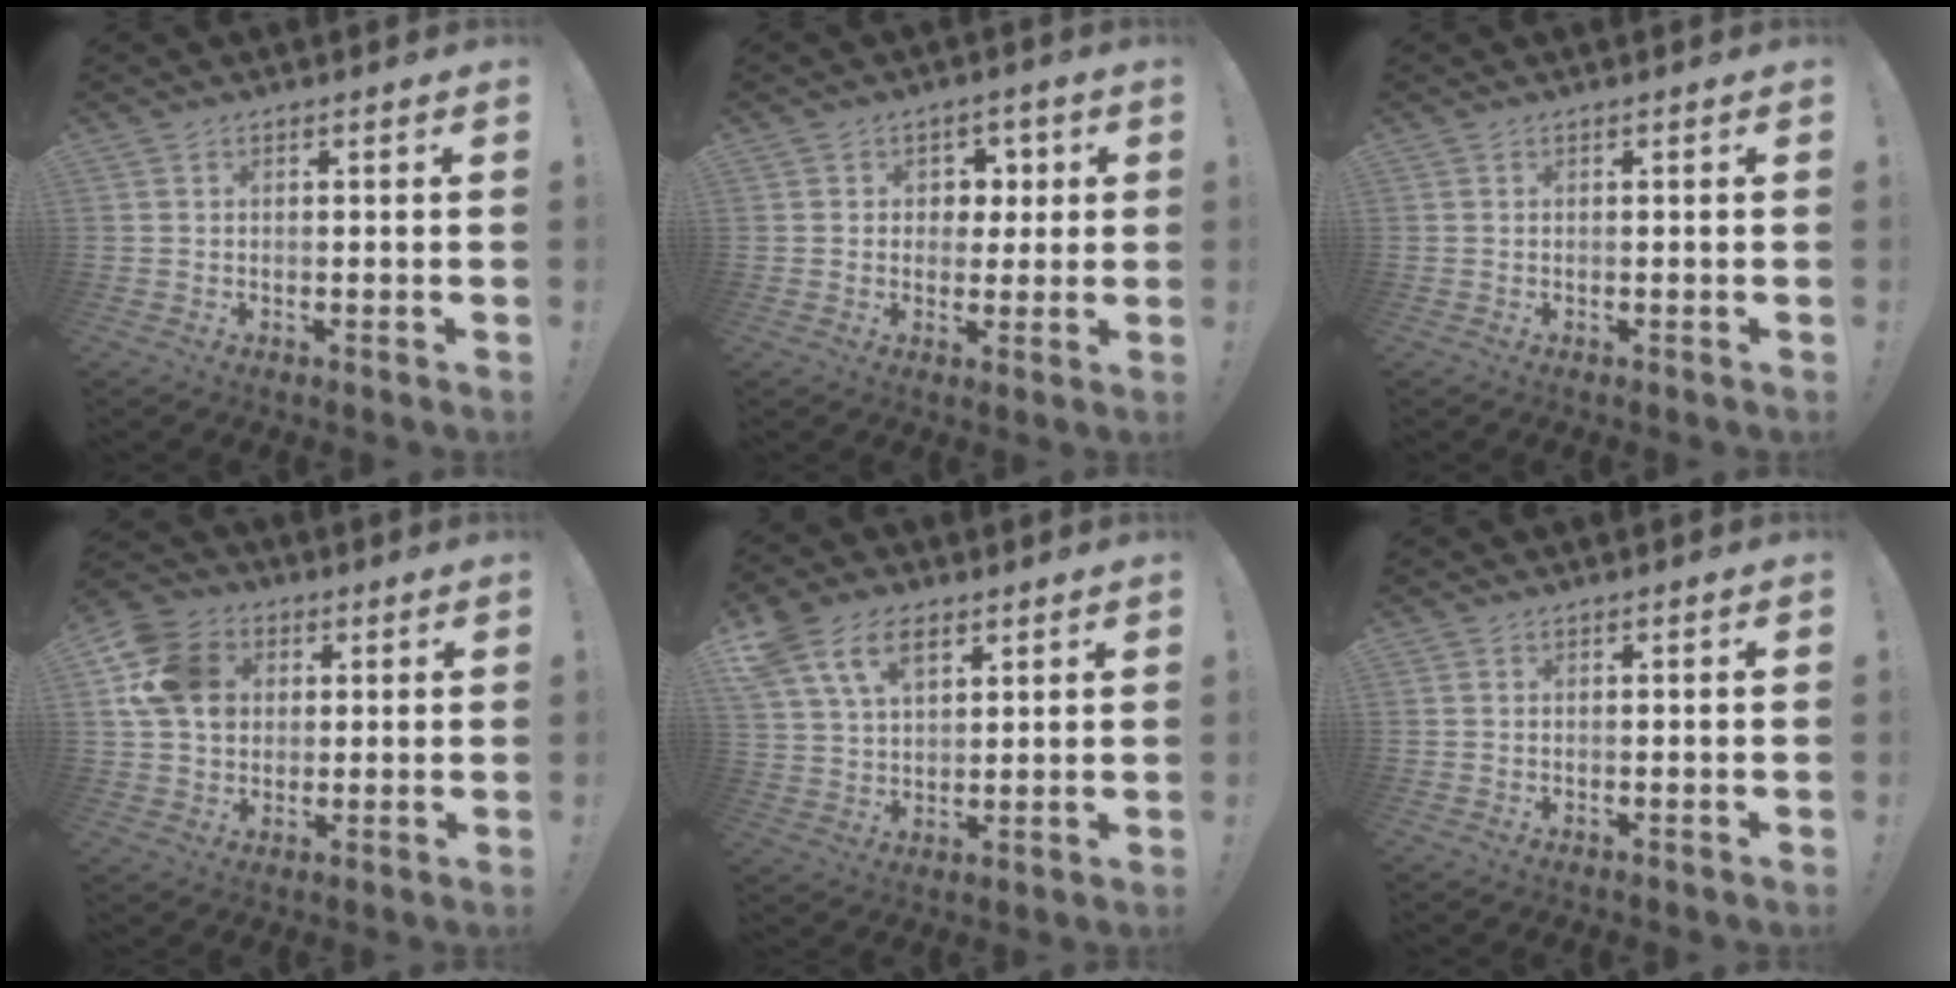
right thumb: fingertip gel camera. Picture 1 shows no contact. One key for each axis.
{"total": 6.0, "fx": 1.2, "fy": 5.8, "fz": 1.2, "tx": -0.006, "ty": -0.006, "tz": 0.022}
{"total": 0.0}
{"total": 14.8, "fx": 3.5, "fy": 12.0, "fz": 7.8, "tx": -0.139, "ty": -0.004, "tz": 0.072}
{"total": 13.7, "fx": 7.2, "fy": 8.9, "fz": 7.6, "tx": -0.145, "ty": -0.015, "tz": 0.138}
{"total": 0.0}